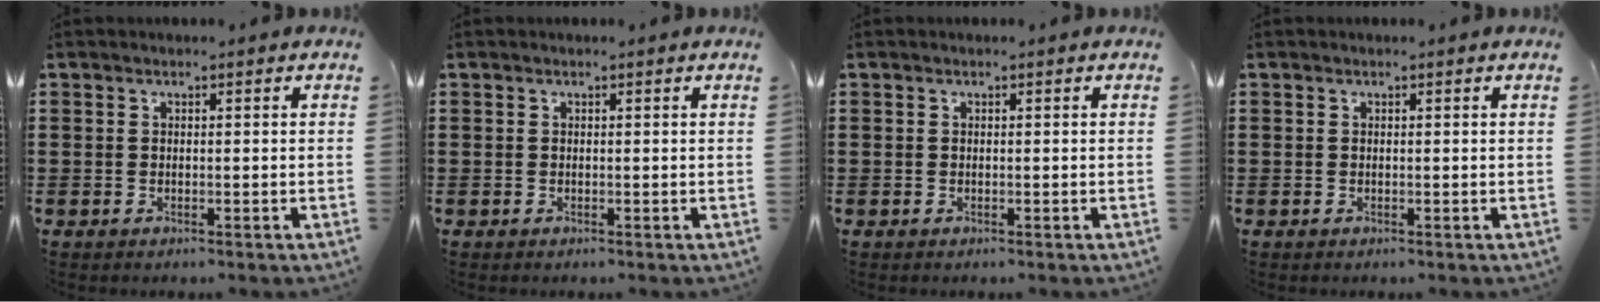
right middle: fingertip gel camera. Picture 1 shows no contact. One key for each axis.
{"total": 0.0}
{"total": 0.0}
{"total": 0.0}